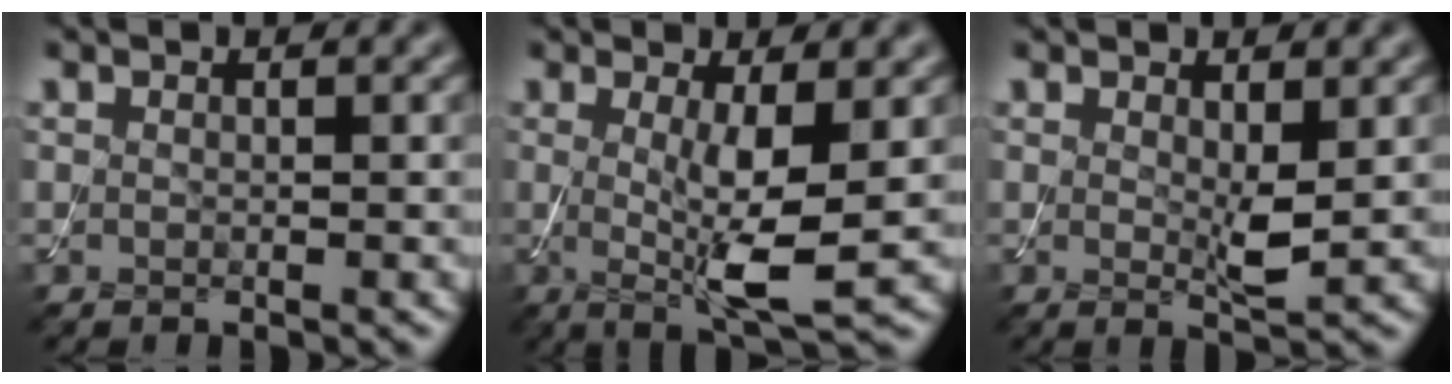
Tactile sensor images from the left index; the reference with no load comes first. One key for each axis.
{"total": 5.5, "fx": -0.1, "fy": 1.0, "fz": 5.4, "tx": -0.096, "ty": -0.015, "tz": 0.003}
{"total": 2.1, "fx": 0.5, "fy": 0.5, "fz": 2.0, "tx": -0.039, "ty": -0.008, "tz": 0.010}